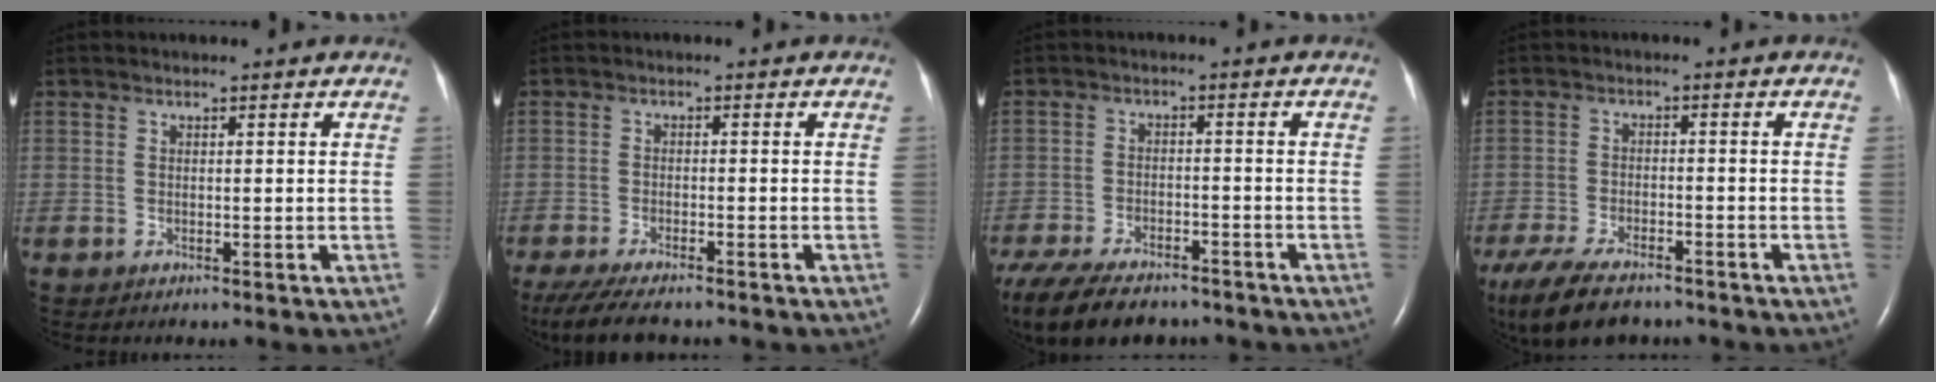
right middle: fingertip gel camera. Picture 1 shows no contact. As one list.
[{"total": 9.2, "force": [-7.6, 2.0, 4.8], "torque": [-0.081, -0.019, -0.121]}, {"total": 16.9, "force": [-13.1, 6.9, 8.2], "torque": [-0.211, -0.027, -0.196]}, {"total": 12.3, "force": [-9.5, 4.3, 6.6], "torque": [-0.136, -0.020, -0.153]}]